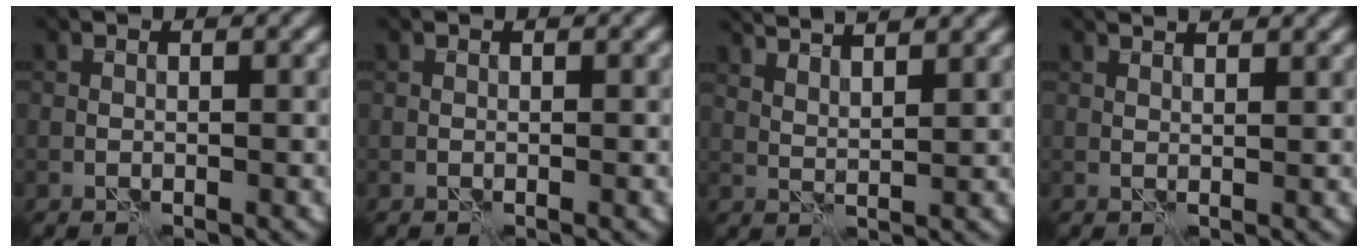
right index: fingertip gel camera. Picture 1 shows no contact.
{"total": 0.0}
{"total": 6.5, "force": [5.0, 1.9, 3.7], "torque": [-0.045, 0.025, 0.048]}
{"total": 3.0, "force": [2.4, 0.9, 1.6], "torque": [-0.014, 0.014, 0.010]}